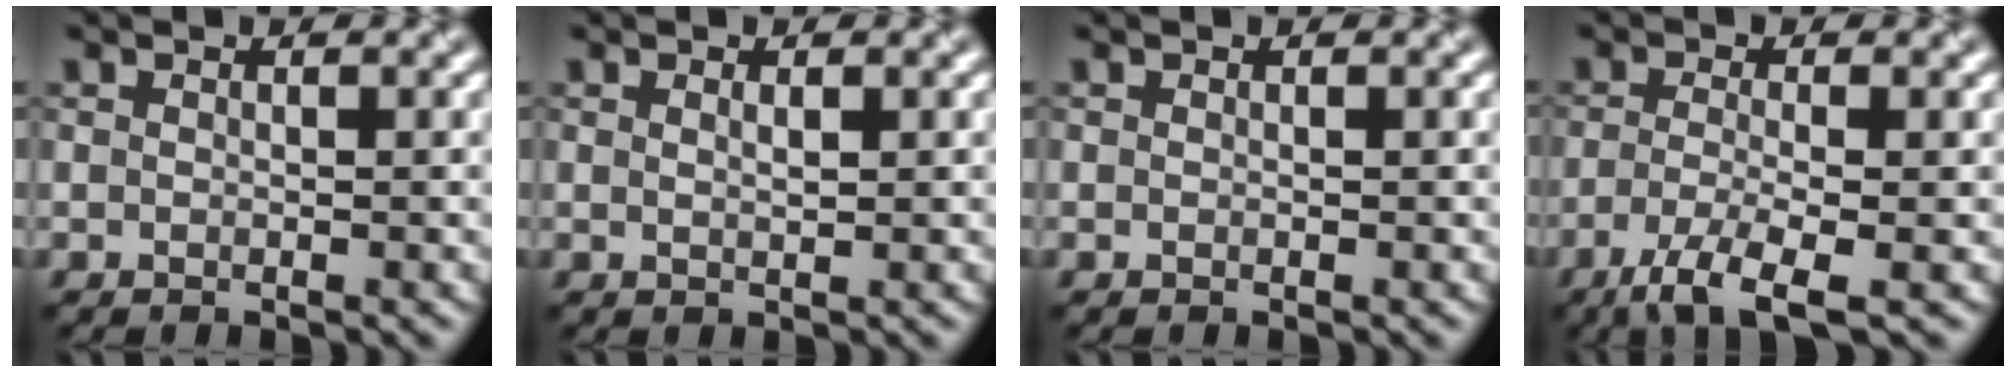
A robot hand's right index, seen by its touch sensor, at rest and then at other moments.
{"total": 0.7, "force": [0.4, 0.2, 0.6], "torque": [-0.011, -0.001, 0.007]}
{"total": 0.0}
{"total": 4.2, "force": [-2.2, 0.9, 3.5], "torque": [-0.068, -0.006, -0.050]}